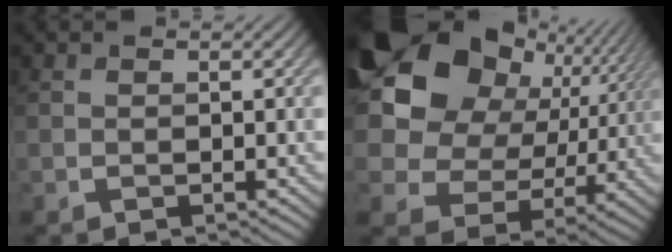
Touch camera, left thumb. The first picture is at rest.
{"total": 18.3, "force": [7.3, 13.5, 9.8], "torque": [-0.224, 0.022, 0.131]}